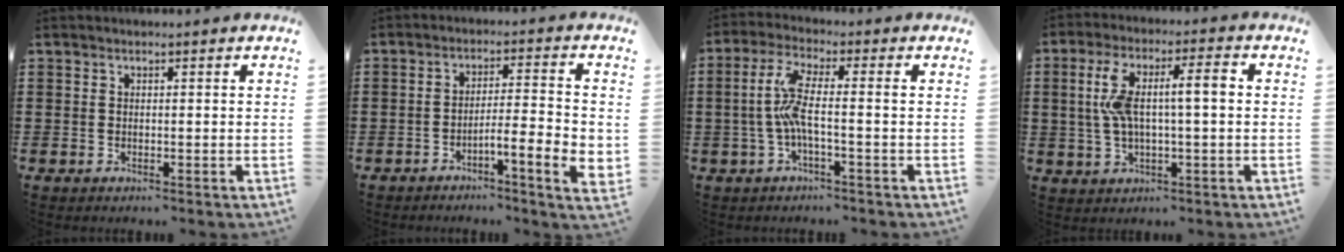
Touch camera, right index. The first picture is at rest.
{"total": 6.0, "force": [-2.8, 0.7, 5.2], "torque": [-0.085, -0.004, -0.048]}
{"total": 6.7, "force": [-1.0, 1.1, 6.5], "torque": [-0.146, -0.010, -0.028]}
{"total": 8.6, "force": [0.9, 2.2, 8.3], "torque": [-0.168, 0.006, 0.006]}